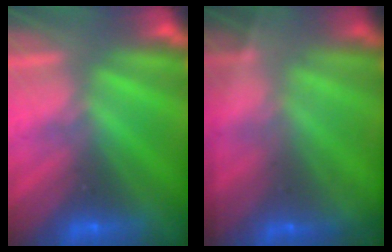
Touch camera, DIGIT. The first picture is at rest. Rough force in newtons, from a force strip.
{"total": 7.0}